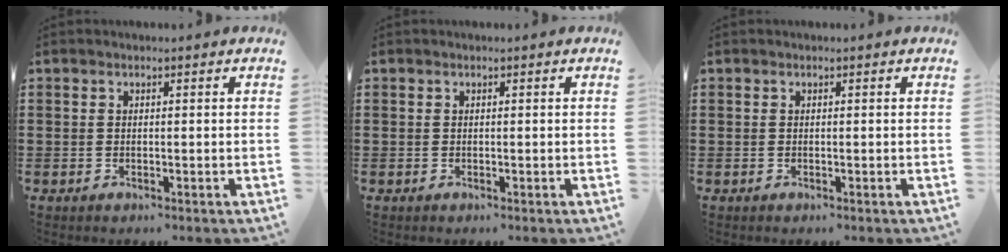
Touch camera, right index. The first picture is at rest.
{"total": 0.0}
{"total": 0.0}